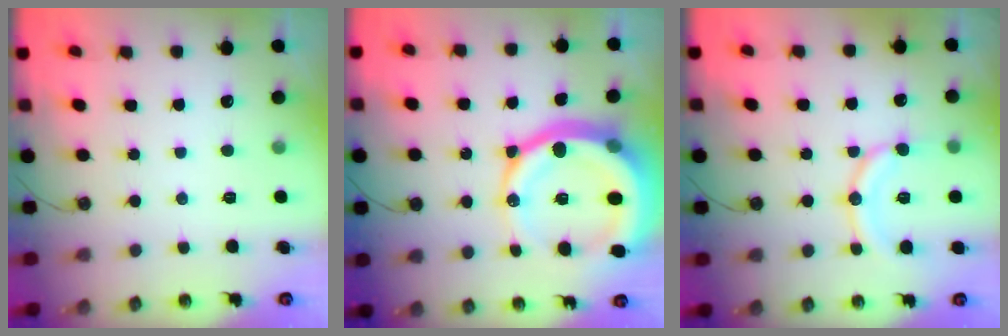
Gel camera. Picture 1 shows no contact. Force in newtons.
{"total": 22.2, "press": 22.1, "slide": 2.4}
{"total": 13.2, "press": 13.0, "slide": 1.7}